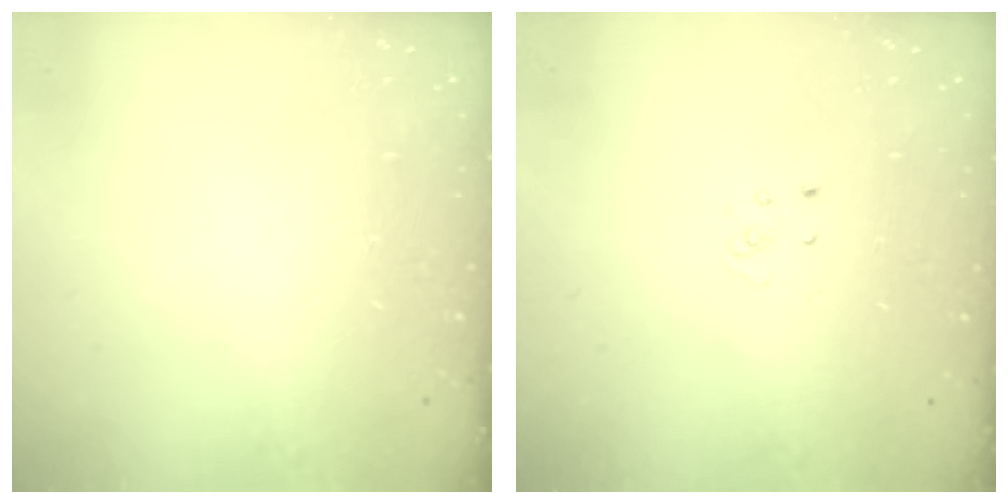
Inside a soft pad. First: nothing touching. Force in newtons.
{"total": 2.3, "press": 2.3, "slide": 0.2}